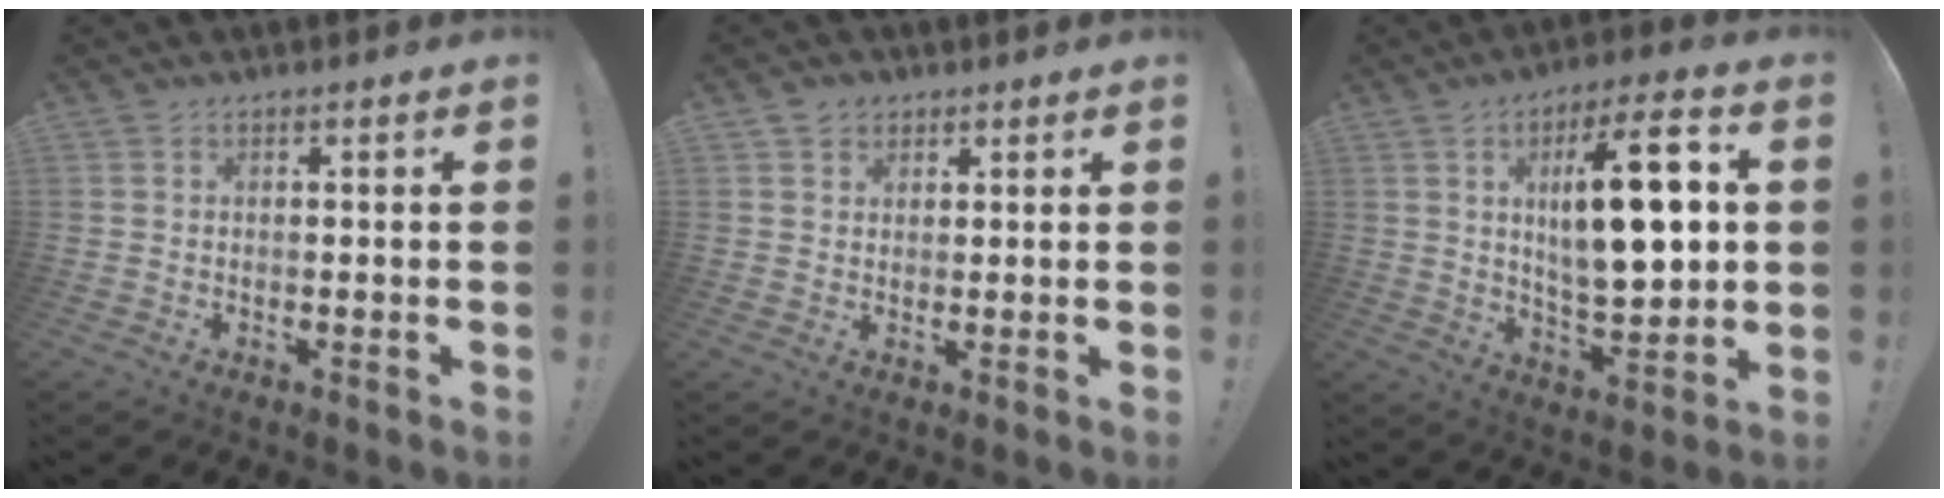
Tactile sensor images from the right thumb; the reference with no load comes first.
{"total": 3.2, "force": [2.0, 2.4, 0.6], "torque": [-0.002, -0.006, 0.035]}
{"total": 20.4, "force": [4.3, 7.5, 18.4], "torque": [-0.281, -0.009, 0.058]}